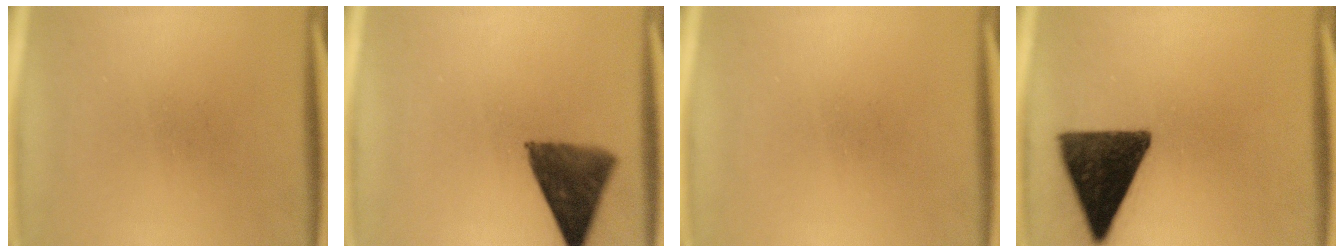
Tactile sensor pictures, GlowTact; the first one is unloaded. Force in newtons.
{"total": 9.8}
{"total": 0.0}
{"total": 14.1}